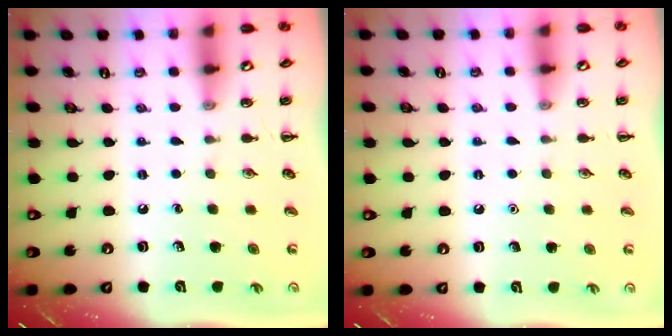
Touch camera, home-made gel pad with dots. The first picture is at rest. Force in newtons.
{"total": 1.6, "press": 1.6, "slide": 0.1}